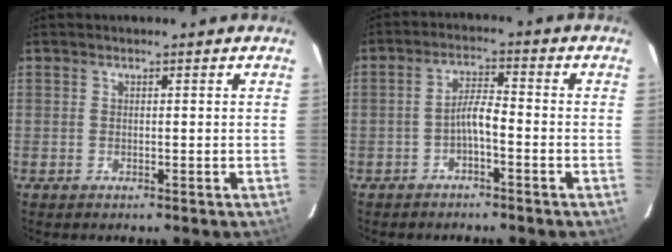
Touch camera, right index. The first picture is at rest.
{"total": 3.6, "force": [-2.0, 0.6, 2.9], "torque": [-0.061, 0.012, -0.036]}